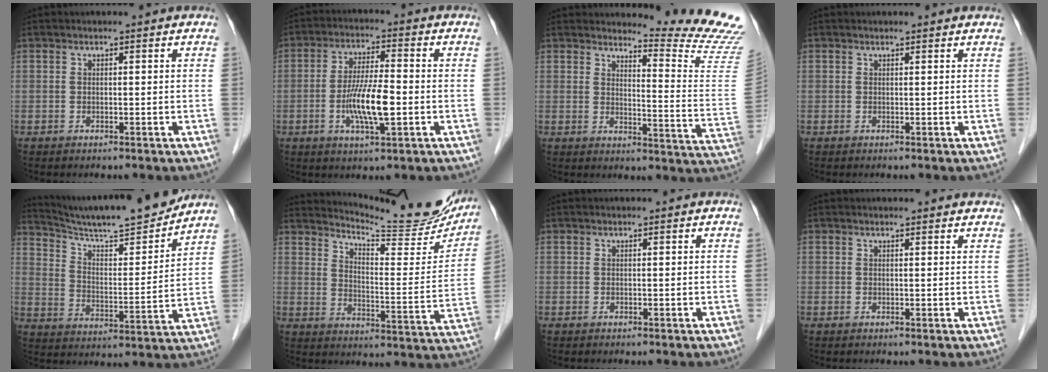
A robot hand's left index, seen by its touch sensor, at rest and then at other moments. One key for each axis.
{"total": 8.6, "fx": -2.3, "fy": 1.3, "fz": 8.1, "tx": -0.158, "ty": -0.011, "tz": -0.046}
{"total": 12.2, "fx": 11.9, "fy": -2.5, "fz": 1.3, "tx": -0.023, "ty": -0.136, "tz": 0.130}
{"total": 0.7, "fx": 0.7, "fy": 0.1, "fz": 0.0, "tx": -0.009, "ty": -0.001, "tz": 0.003}
{"total": 17.7, "fx": 16.4, "fy": 0.4, "fz": 6.8, "tx": -0.115, "ty": -0.019, "tz": 0.253}
{"total": 18.5, "fx": 17.3, "fy": 1.7, "fz": 6.2, "tx": -0.092, "ty": -0.077, "tz": 0.216}
{"total": 0.0}
{"total": 2.2, "fx": 2.1, "fy": 0.4, "fz": 0.2, "tx": -0.010, "ty": 0.000, "tz": 0.013}